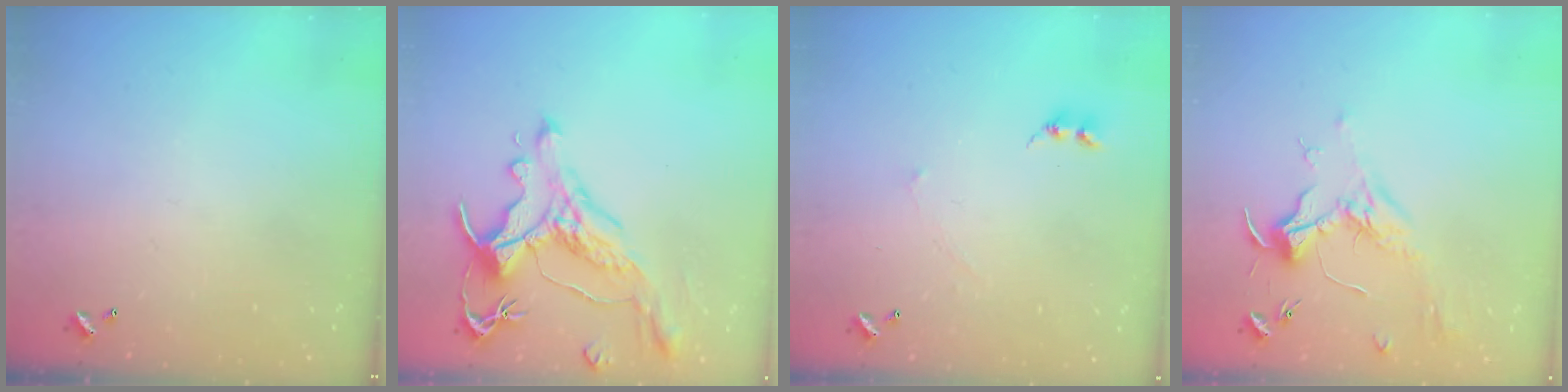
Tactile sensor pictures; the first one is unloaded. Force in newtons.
{"total": 1.7, "press": 1.2, "slide": 1.1}
{"total": 1.7, "press": 1.6, "slide": 0.4}
{"total": 1.8, "press": 1.7, "slide": 0.6}